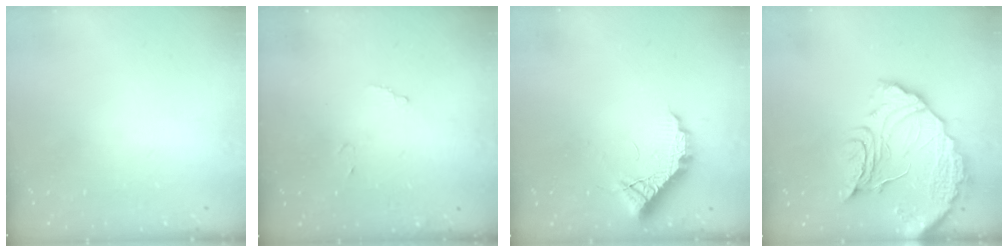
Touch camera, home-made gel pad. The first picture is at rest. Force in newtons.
{"total": 7.7, "press": 7.7, "slide": 0.3}
{"total": 10.2, "press": 10.2, "slide": 0.8}
{"total": 15.9, "press": 15.8, "slide": 1.2}